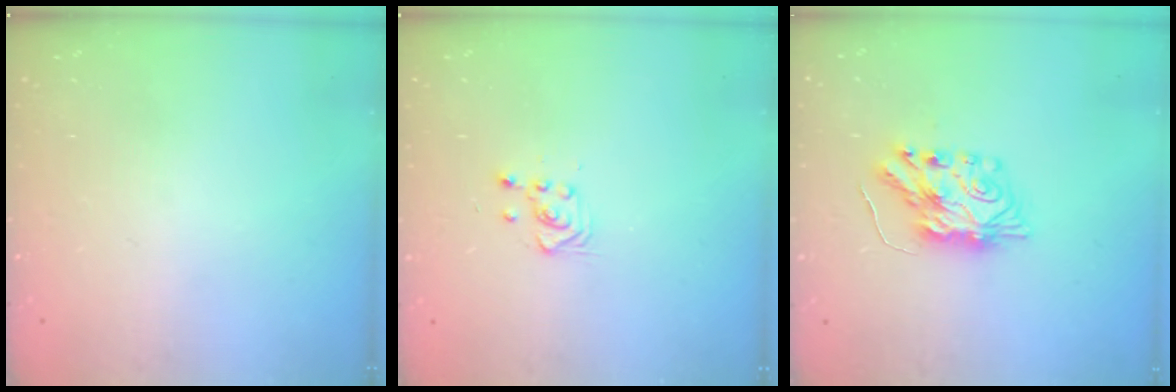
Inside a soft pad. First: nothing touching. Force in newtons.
{"total": 3.6, "press": 3.5, "slide": 0.8}
{"total": 8.4, "press": 8.4, "slide": 0.5}